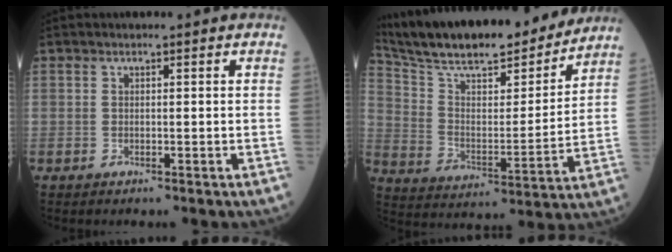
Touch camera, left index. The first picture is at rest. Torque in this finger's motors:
{"motor_torque": [-0.15, -1.33, 0.64, 0.13]}